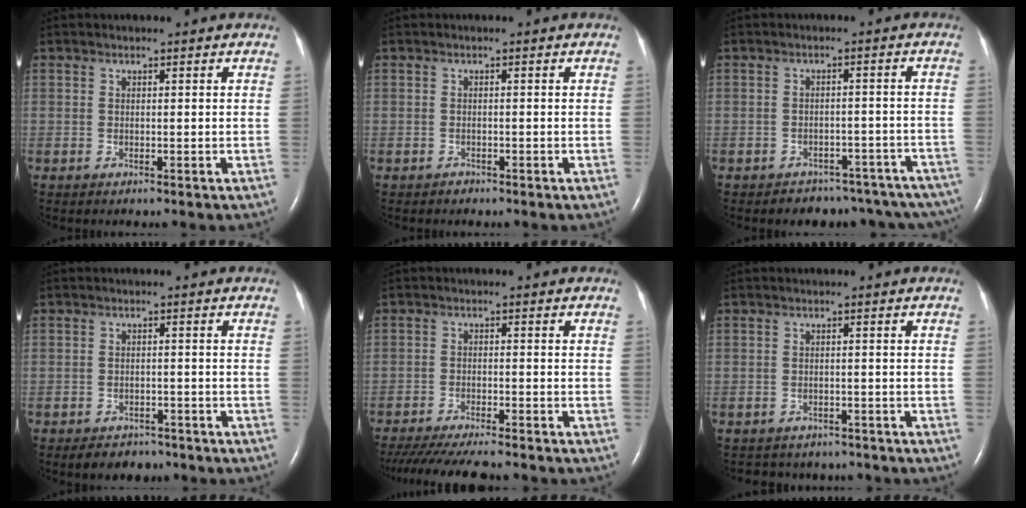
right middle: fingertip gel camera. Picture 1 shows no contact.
{"total": 0.6, "force": [-0.5, 0.3, -0.1], "torque": [-0.003, 0.000, -0.009]}
{"total": 13.6, "force": [-11.6, 6.5, 2.8], "torque": [-0.025, 0.032, -0.121]}
{"total": 4.2, "force": [-3.4, 2.2, 1.0], "torque": [-0.019, 0.002, -0.047]}
{"total": 13.1, "force": [-11.6, 1.3, 6.1], "torque": [-0.097, -0.029, -0.171]}
{"total": 6.1, "force": [-5.5, 2.8, 0.4], "torque": [-0.007, 0.007, -0.062]}